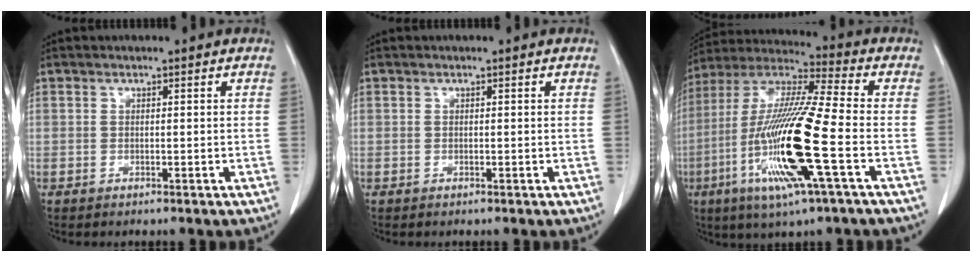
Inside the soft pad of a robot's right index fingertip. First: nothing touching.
{"total": 0.0}
{"total": 19.2, "force": [-5.6, 0.6, 18.3], "torque": [-0.386, -0.020, -0.113]}